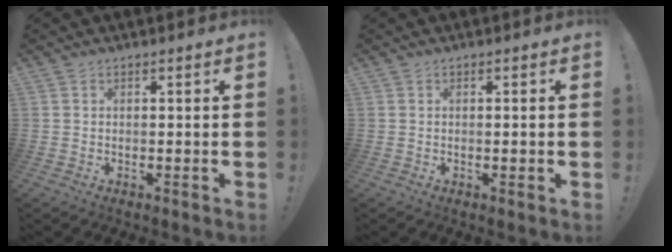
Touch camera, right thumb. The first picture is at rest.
{"total": 1.5, "force": [-0.2, 0.1, 1.5], "torque": [-0.020, -0.002, -0.005]}